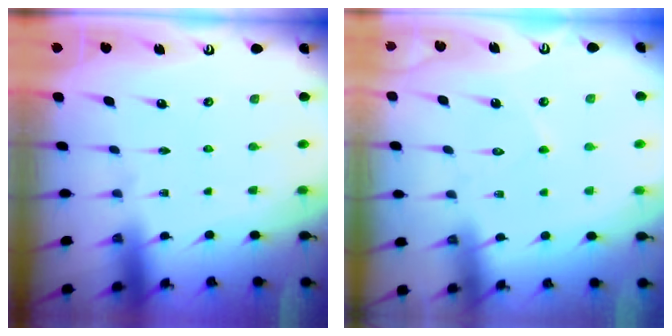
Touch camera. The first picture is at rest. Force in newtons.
{"total": 2.8, "press": 2.8, "slide": 0.2}